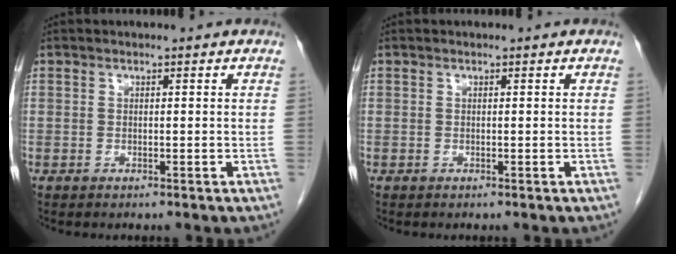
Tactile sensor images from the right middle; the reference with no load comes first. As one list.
[{"total": 0.0}]